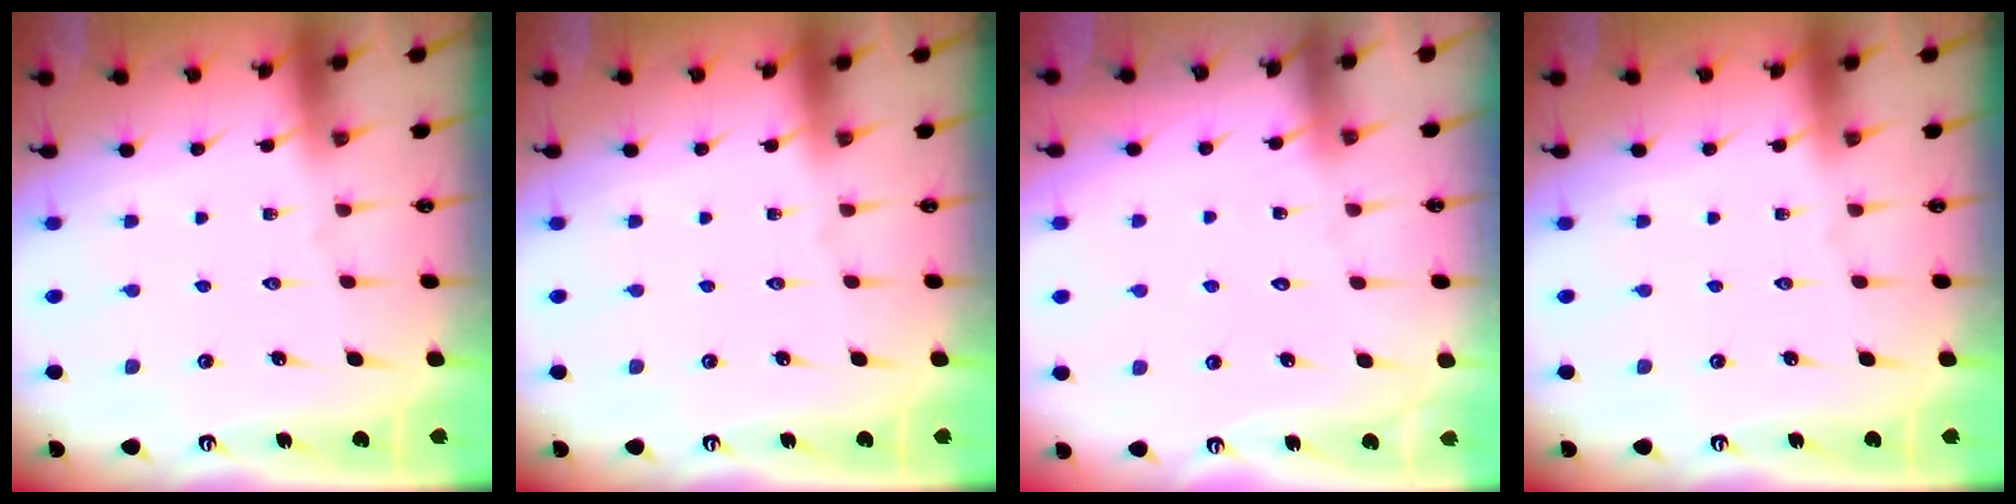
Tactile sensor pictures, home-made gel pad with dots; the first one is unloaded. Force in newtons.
{"total": 0.0}
{"total": 6.0, "press": 6.0, "slide": 0.5}
{"total": 0.0}